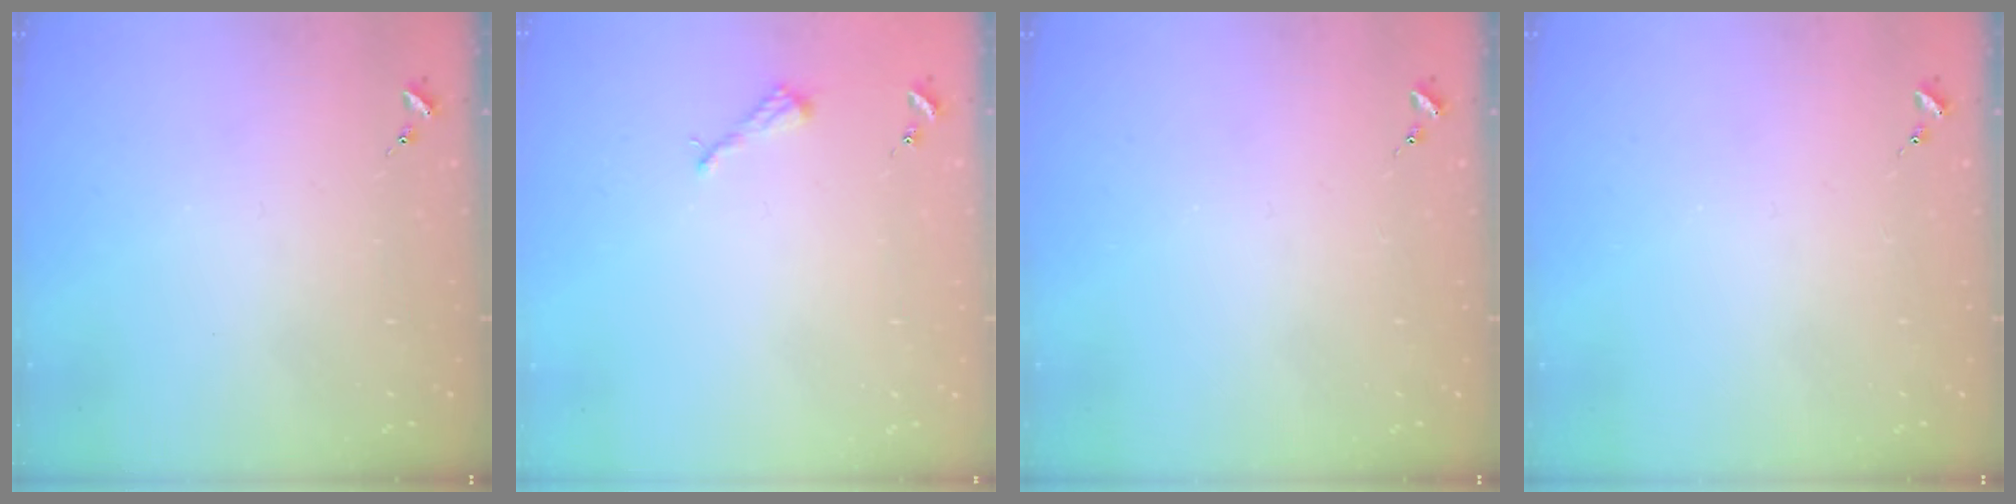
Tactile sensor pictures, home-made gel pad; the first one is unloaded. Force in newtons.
{"total": 2.6, "press": 2.6, "slide": 0.3}
{"total": 0.0}
{"total": 0.0}